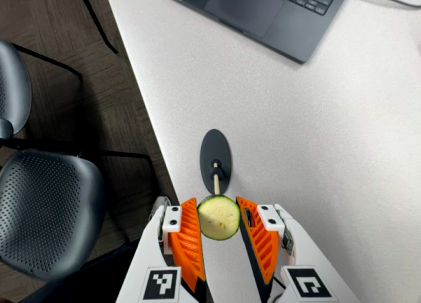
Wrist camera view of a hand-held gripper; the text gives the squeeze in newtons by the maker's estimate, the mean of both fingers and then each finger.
{"total": 8.3, "left": 7.8, "right": 8.8}